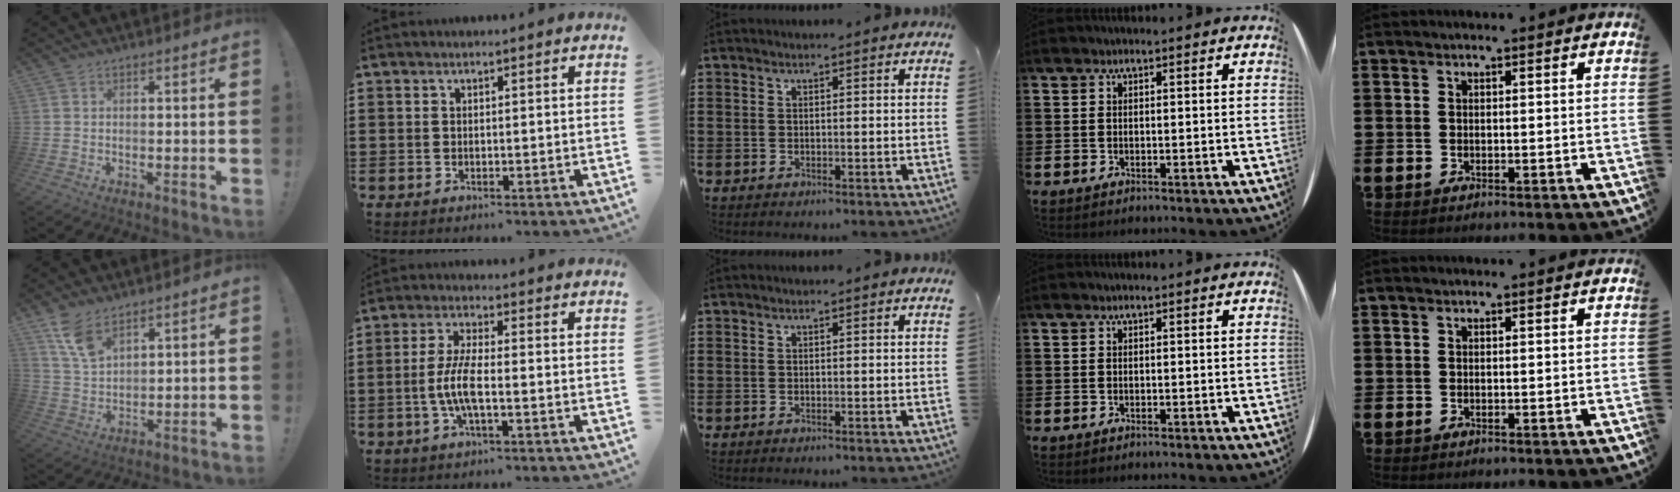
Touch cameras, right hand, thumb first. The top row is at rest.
{"thumb": {"total": 8.3, "force": [6.0, 3.5, 4.6], "torque": [-0.083, -0.030, 0.114]}, "index": {"total": 6.0, "force": [-1.6, 1.6, 5.5], "torque": [-0.123, -0.005, -0.037]}}